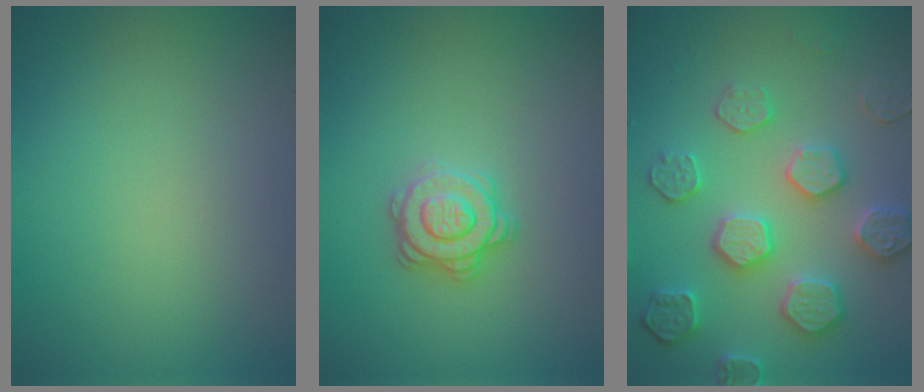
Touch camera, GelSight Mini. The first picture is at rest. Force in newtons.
{"total": 2.9, "press": 2.8, "slide": 0.9}
{"total": 5.3, "press": 4.8, "slide": 2.2}